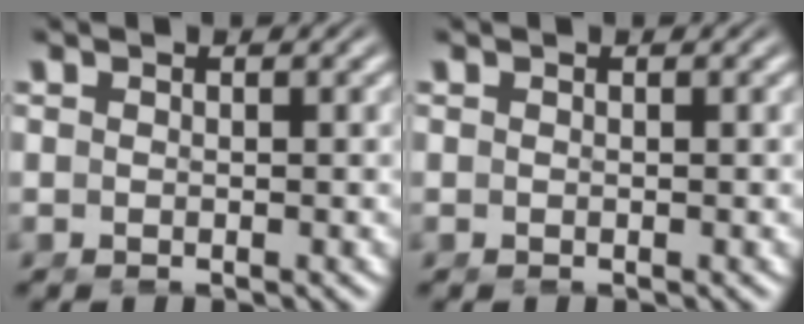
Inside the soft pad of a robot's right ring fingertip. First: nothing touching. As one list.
[{"total": 0.0}]